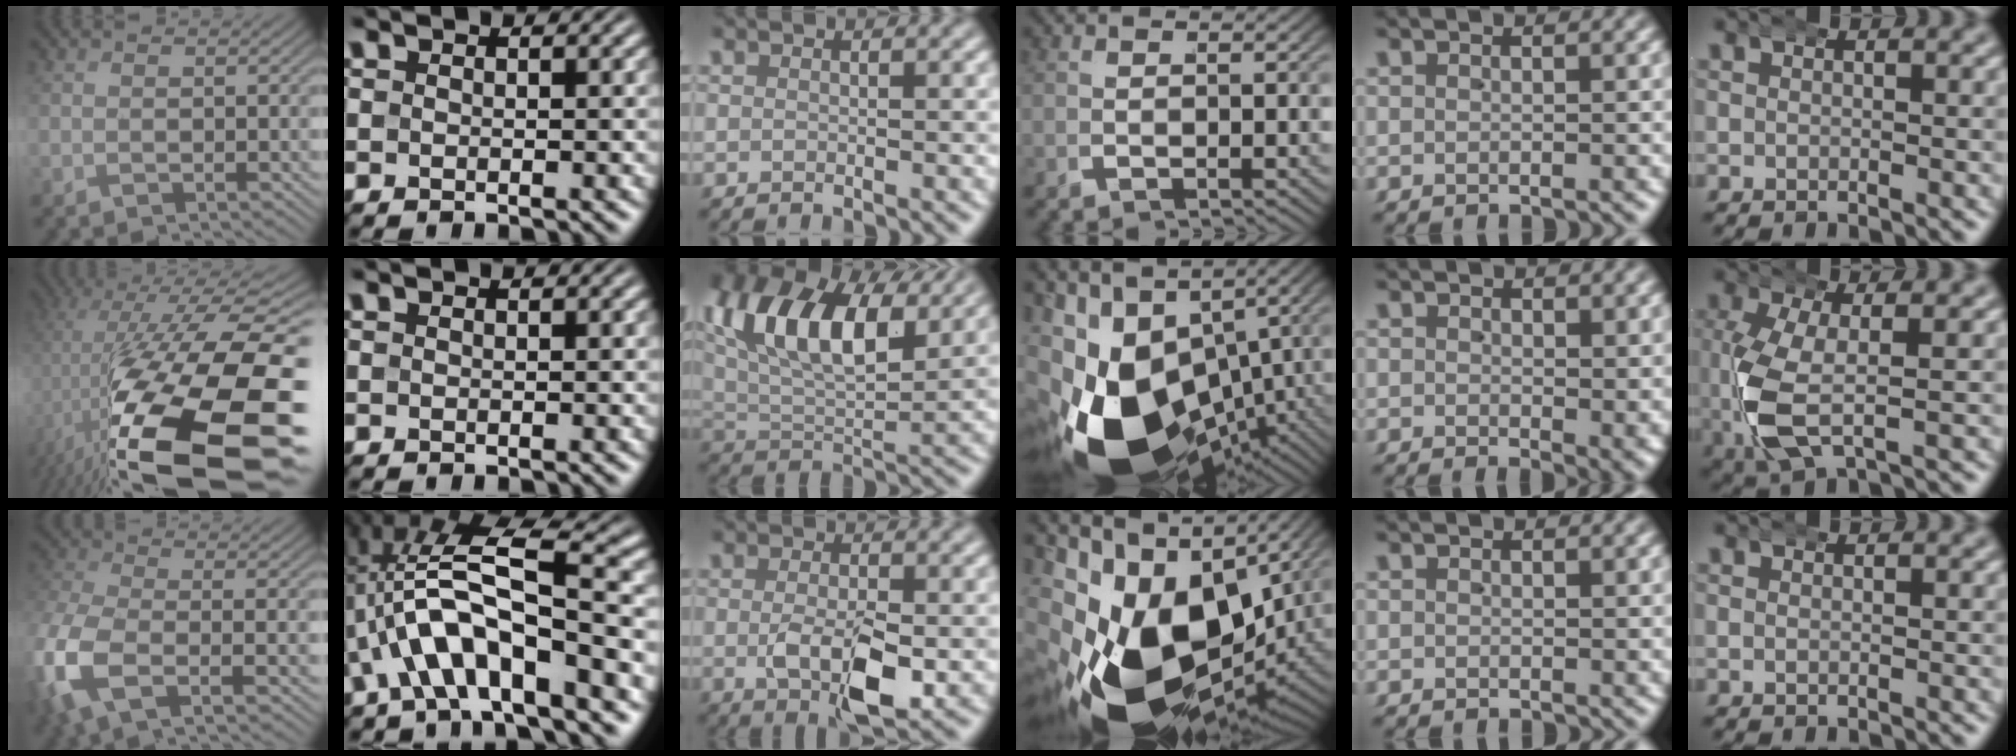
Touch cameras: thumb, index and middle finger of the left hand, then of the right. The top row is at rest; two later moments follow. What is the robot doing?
{"motion": "wrap", "object": "arm wrap"}